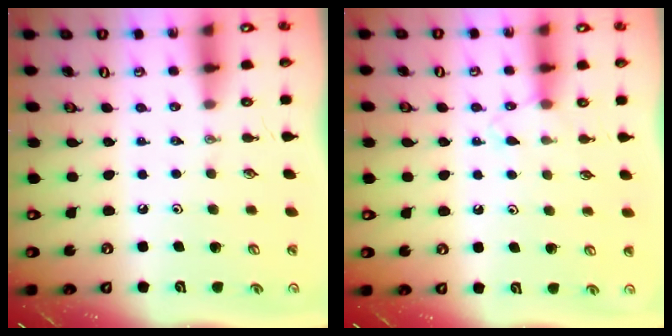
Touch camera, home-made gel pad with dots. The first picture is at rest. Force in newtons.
{"total": 5.3, "press": 5.2, "slide": 0.7}